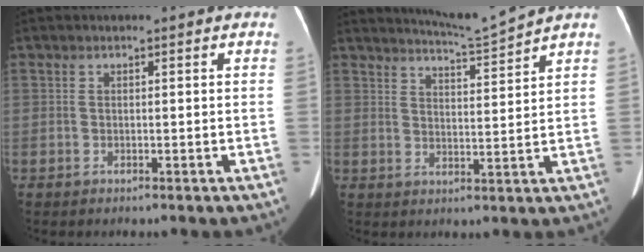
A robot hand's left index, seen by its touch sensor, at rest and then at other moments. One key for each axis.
{"total": 6.0, "fx": 5.6, "fy": -2.1, "fz": 0.4, "tx": -0.021, "ty": -0.022, "tz": 0.098}